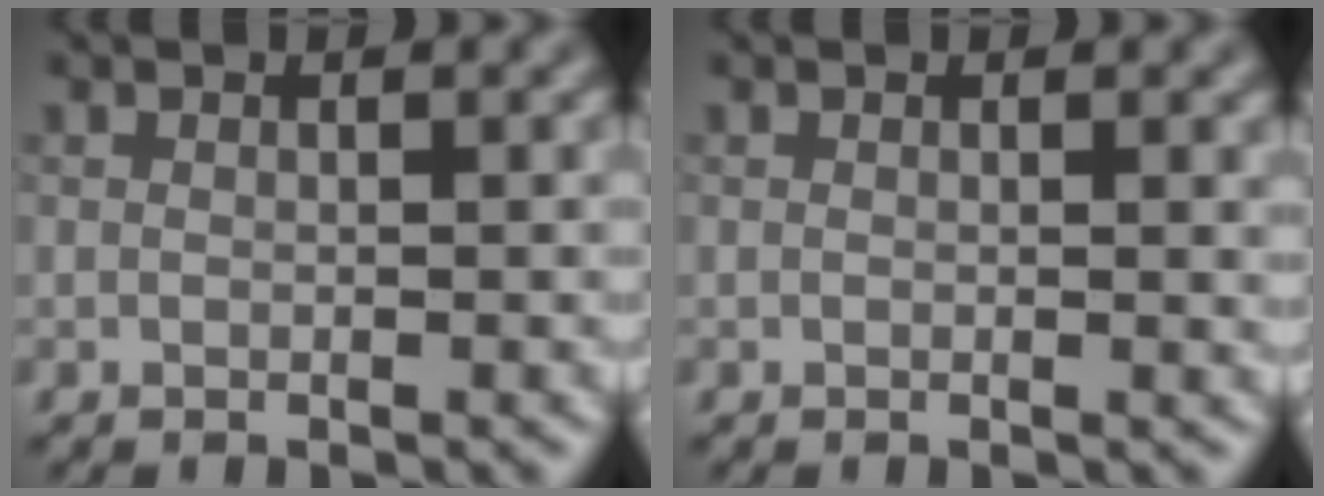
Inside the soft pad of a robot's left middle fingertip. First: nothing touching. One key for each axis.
{"total": 0.7, "fx": 0.3, "fy": 0.2, "fz": 0.6, "tx": -0.004, "ty": -0.001, "tz": 0.003}